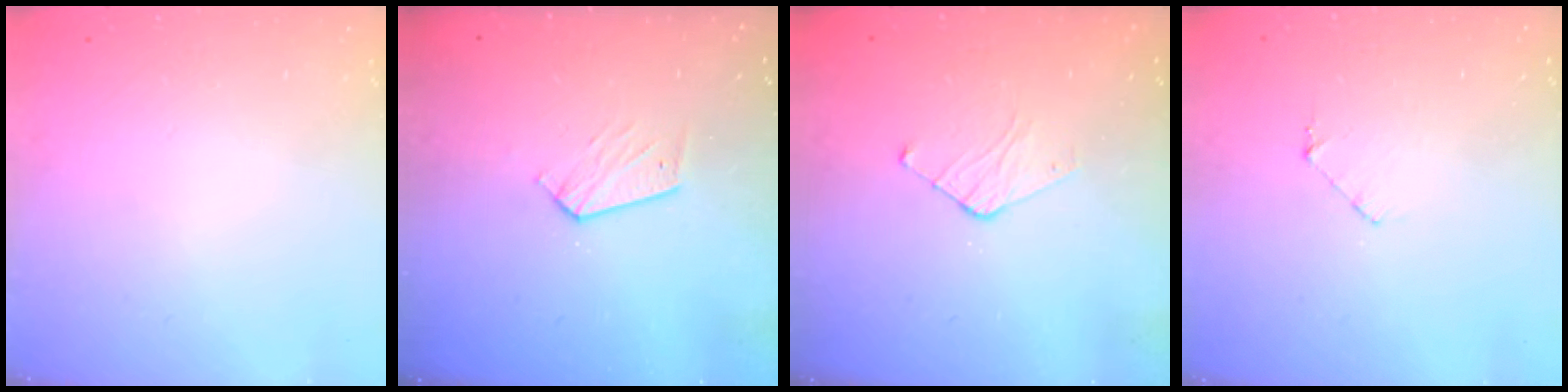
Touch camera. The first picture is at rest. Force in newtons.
{"total": 5.4, "press": 5.3, "slide": 0.5}
{"total": 4.2, "press": 4.2, "slide": 0.4}
{"total": 4.3, "press": 4.2, "slide": 0.3}